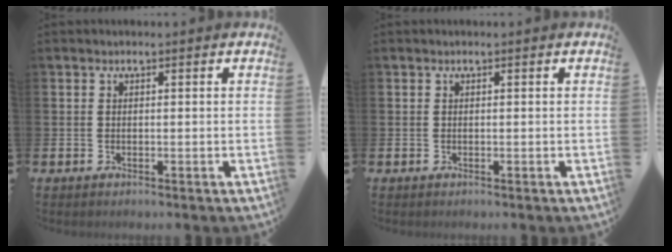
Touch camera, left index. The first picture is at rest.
{"total": 0.0}